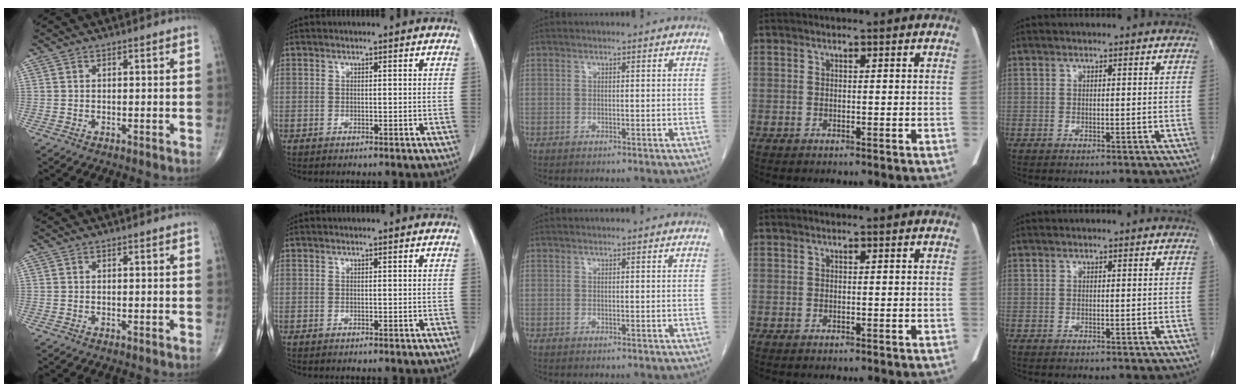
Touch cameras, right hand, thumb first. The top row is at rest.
{}